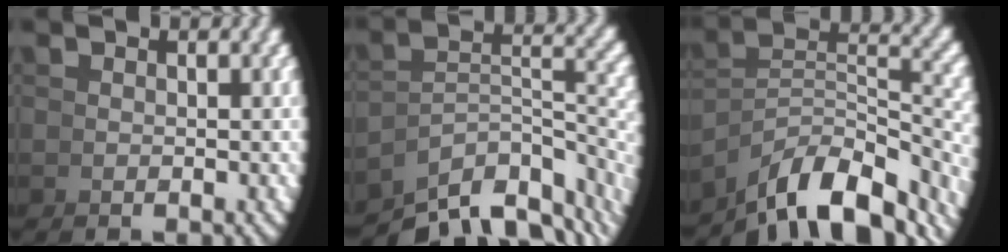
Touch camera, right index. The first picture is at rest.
{"total": 9.5, "force": [-4.7, 5.2, 6.4], "torque": [-0.080, -0.026, -0.060]}
{"total": 10.5, "force": [-4.0, 6.4, 7.3], "torque": [-0.112, -0.043, -0.042]}